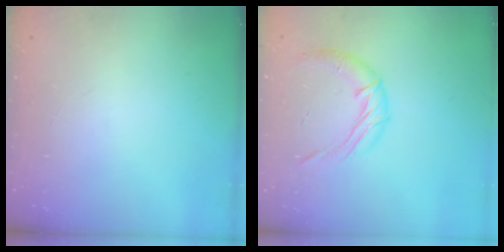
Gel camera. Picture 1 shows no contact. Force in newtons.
{"total": 10.8, "press": 10.7, "slide": 1.2}